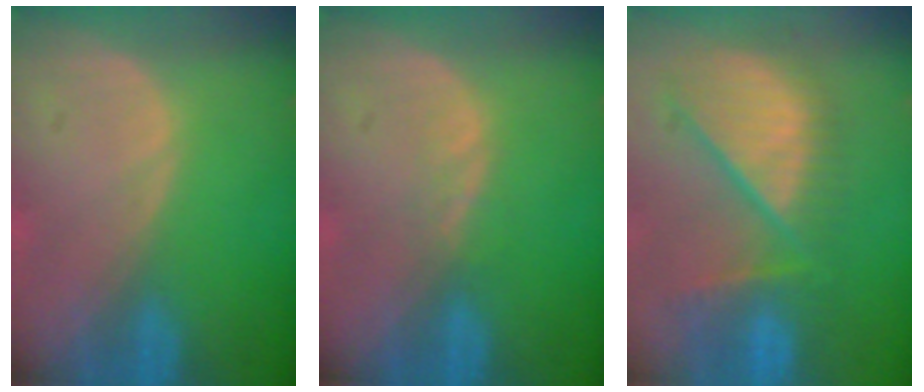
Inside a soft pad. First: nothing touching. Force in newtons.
{"total": 1.5, "press": 1.5, "slide": 0.2}
{"total": 10.6, "press": 9.9, "slide": 4.0}